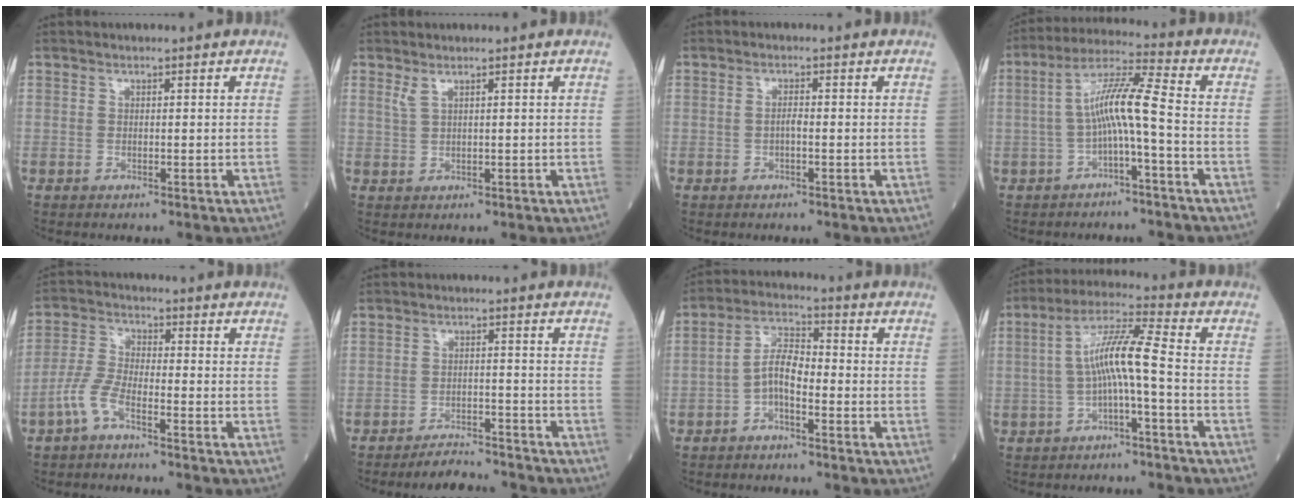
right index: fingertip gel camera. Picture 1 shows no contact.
{"total": 1.3, "force": [0.9, 0.0, 0.9], "torque": [-0.027, 0.000, 0.022]}
{"total": 1.4, "force": [-0.2, 0.3, 1.4], "torque": [-0.029, 0.001, -0.005]}
{"total": 7.9, "force": [-1.5, 0.1, 7.8], "torque": [-0.146, 0.028, -0.029]}
{"total": 5.1, "force": [-3.1, 1.3, 3.8], "torque": [-0.092, 0.003, -0.069]}
{"total": 6.0, "force": [-5.8, 0.6, 1.0], "torque": [-0.013, -0.006, -0.096]}
{"total": 5.4, "force": [-1.9, 2.0, 4.7], "torque": [-0.092, 0.016, -0.041]}
{"total": 8.0, "force": [-1.2, 0.2, 7.9], "torque": [-0.149, 0.027, -0.025]}